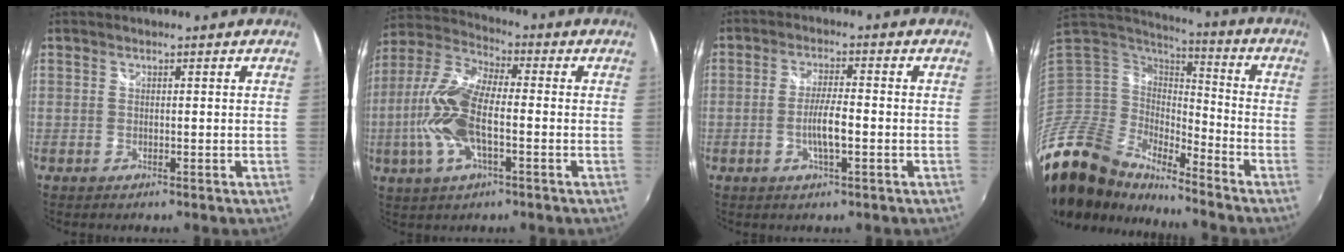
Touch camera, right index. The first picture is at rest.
{"total": 14.4, "force": [-2.7, 5.7, 13.0], "torque": [-0.281, 0.006, -0.060]}
{"total": 5.2, "force": [-1.4, 0.8, 4.9], "torque": [-0.095, 0.001, -0.023]}
{"total": 18.1, "force": [-15.0, 8.1, 6.2], "torque": [-0.154, -0.009, -0.299]}